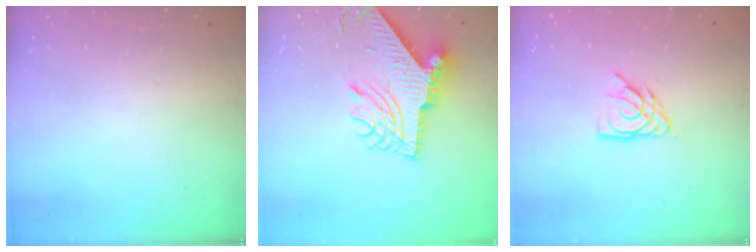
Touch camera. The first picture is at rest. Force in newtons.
{"total": 12.3, "press": 12.2, "slide": 1.2}
{"total": 6.7, "press": 6.7, "slide": 0.6}